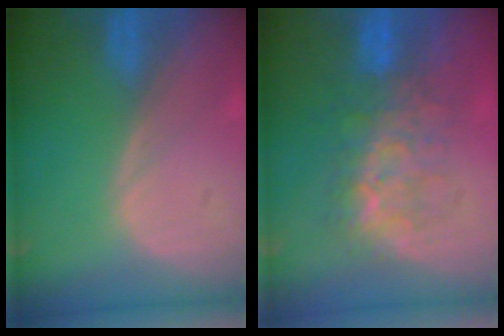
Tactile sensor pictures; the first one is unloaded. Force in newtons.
{"total": 7.8, "press": 7.7, "slide": 1.5}